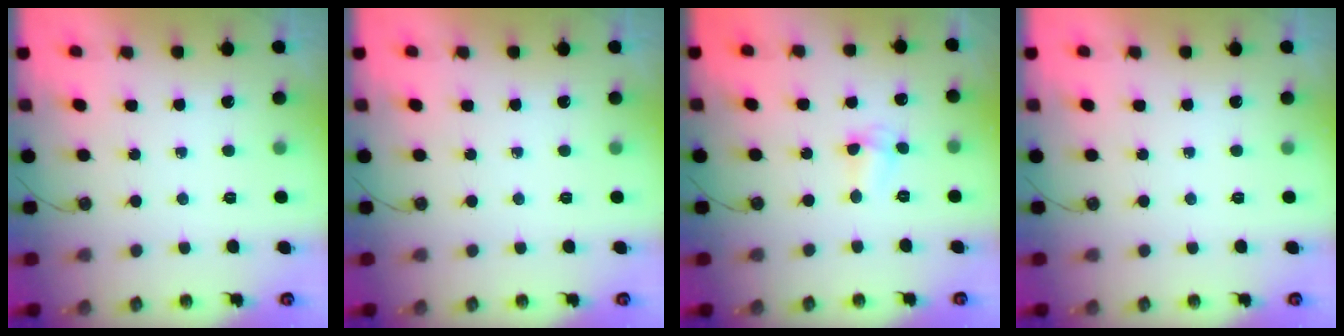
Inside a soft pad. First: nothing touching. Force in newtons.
{"total": 0.0}
{"total": 2.7, "press": 2.6, "slide": 0.5}
{"total": 0.0}